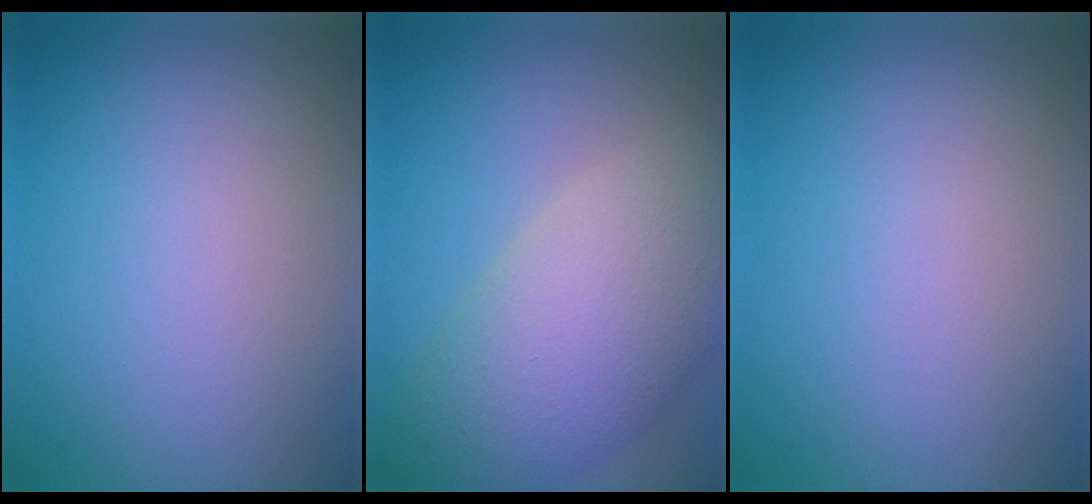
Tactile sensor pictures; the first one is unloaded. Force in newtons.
{"total": 9.2, "press": 9.2, "slide": 0.8}
{"total": 0.0}